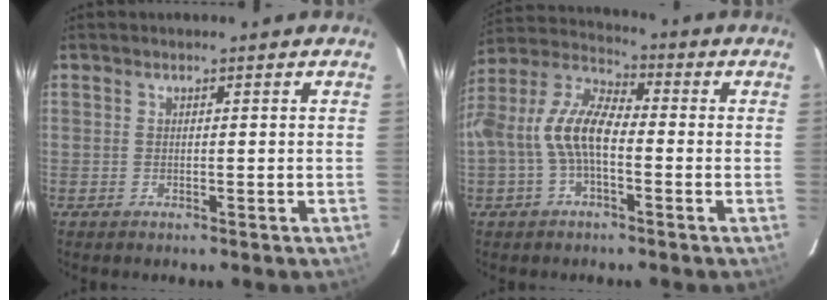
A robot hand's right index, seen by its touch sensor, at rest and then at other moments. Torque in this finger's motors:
{"motor_torque": [1.09, -0.72, 0.42, 0.21]}